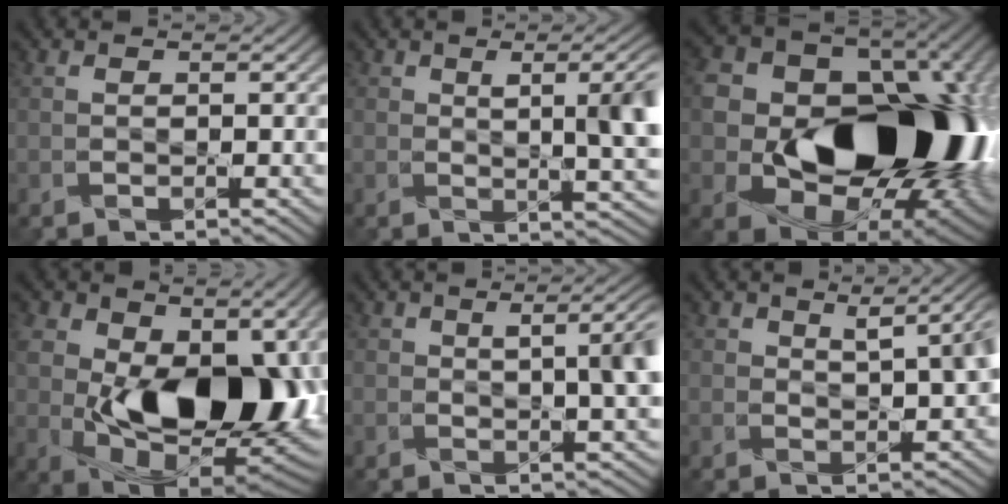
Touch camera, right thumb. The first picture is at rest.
{"total": 6.8, "force": [1.2, 2.7, 6.2], "torque": [-0.081, 0.002, 0.021]}
{"total": 18.1, "force": [-1.2, 14.0, 11.4], "torque": [-0.138, -0.031, 0.000]}
{"total": 16.7, "force": [0.1, 10.5, 13.0], "torque": [-0.205, -0.028, 0.005]}
{"total": 4.9, "force": [1.2, 2.0, 4.3], "torque": [-0.055, 0.003, 0.018]}
{"total": 4.2, "force": [1.7, 2.2, 3.2], "torque": [-0.039, 0.005, 0.028]}